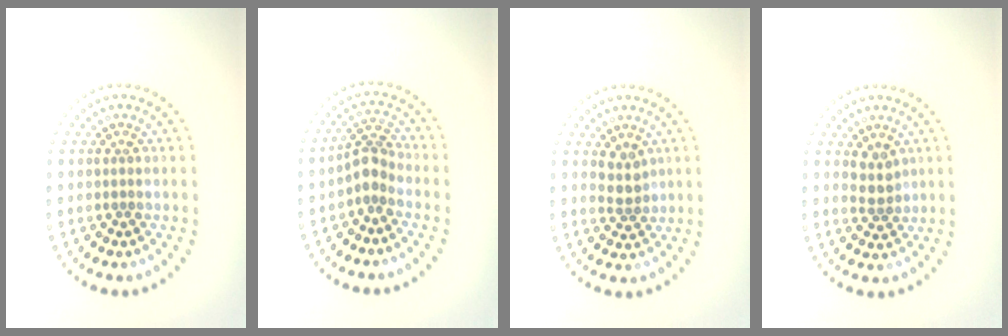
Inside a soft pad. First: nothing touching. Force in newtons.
{"total": 2.4, "press": 1.9, "slide": 1.6}
{"total": 1.9, "press": 1.5, "slide": 1.2}
{"total": 1.9, "press": 1.5, "slide": 1.2}